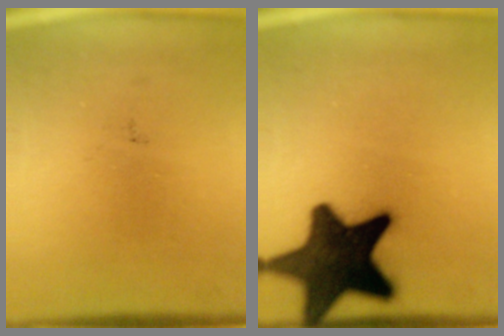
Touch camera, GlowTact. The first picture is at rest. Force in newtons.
{"total": 17.6}